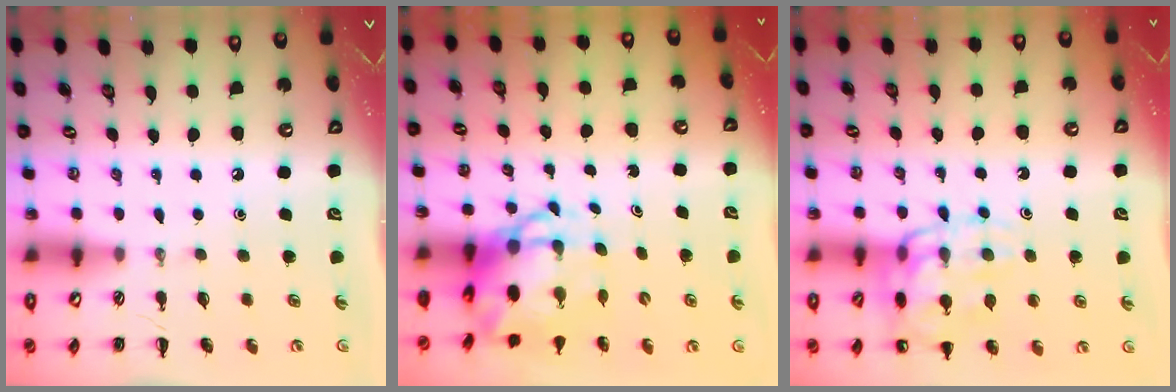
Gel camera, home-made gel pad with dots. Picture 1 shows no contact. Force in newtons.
{"total": 6.6, "press": 6.4, "slide": 1.8}
{"total": 14.6, "press": 14.5, "slide": 1.8}